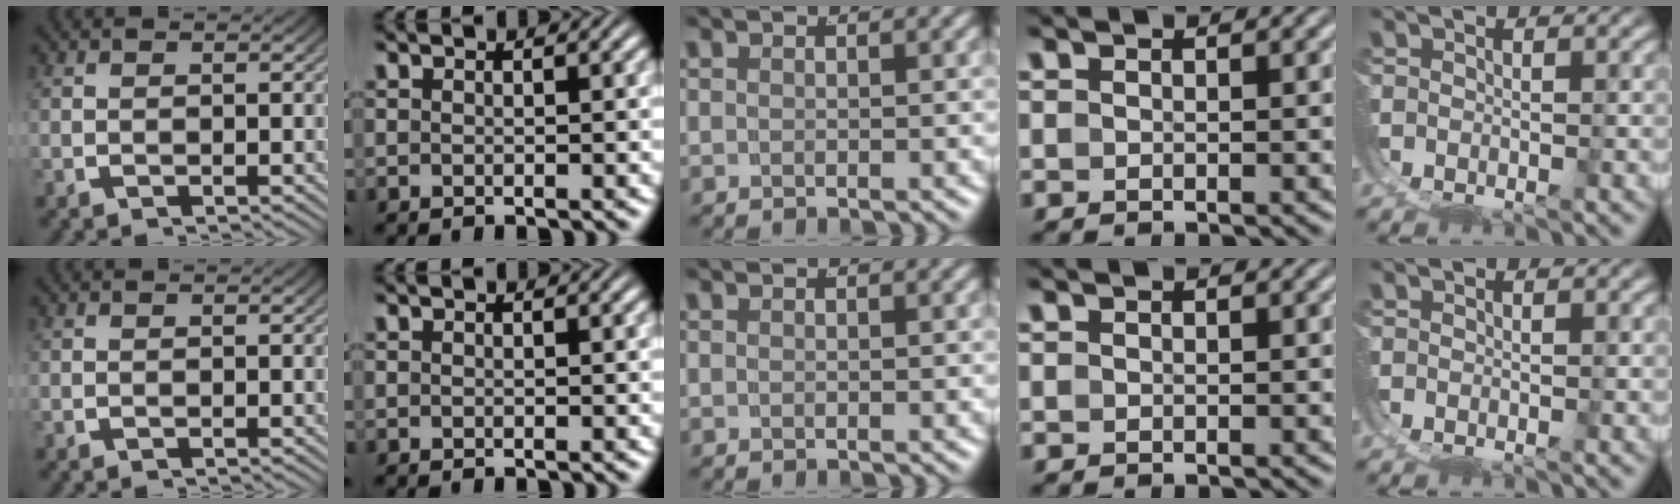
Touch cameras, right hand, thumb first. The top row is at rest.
{}